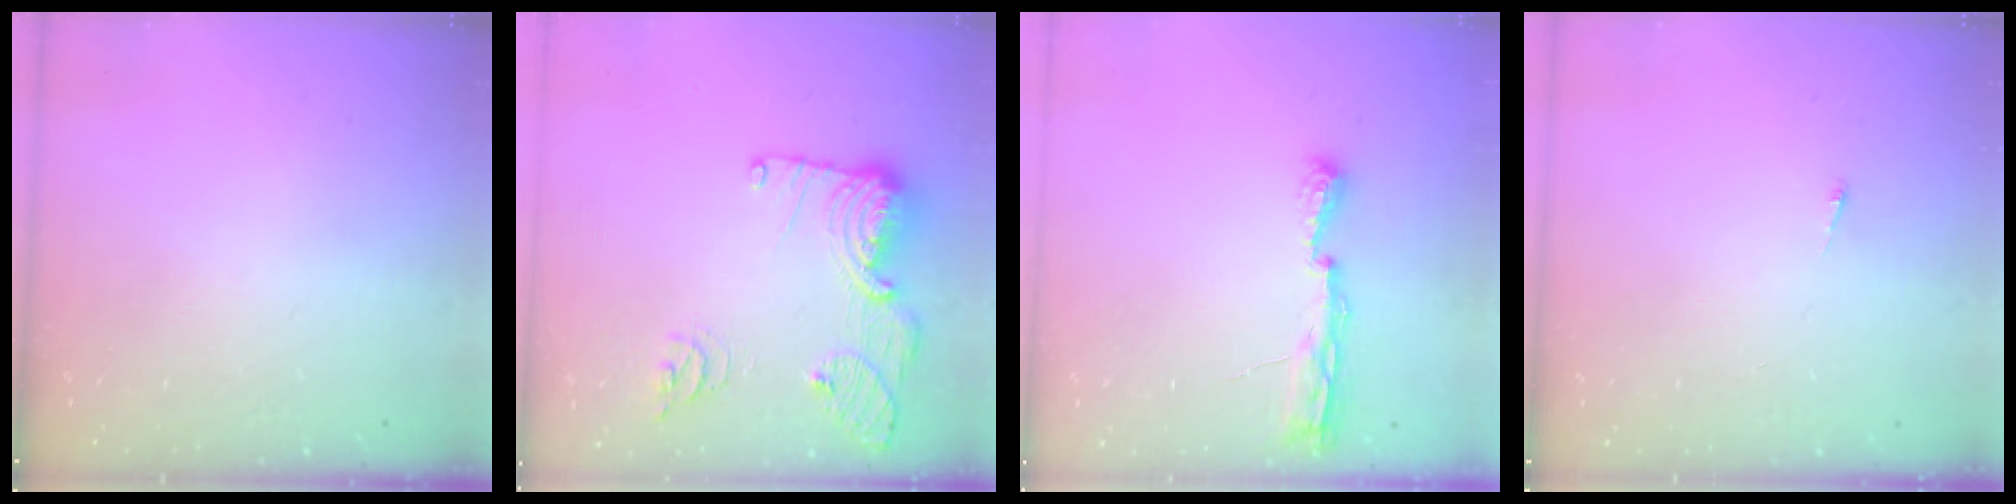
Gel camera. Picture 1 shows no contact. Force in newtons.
{"total": 15.8, "press": 15.7, "slide": 1.8}
{"total": 7.1, "press": 7.1, "slide": 0.8}
{"total": 2.6, "press": 2.5, "slide": 0.3}